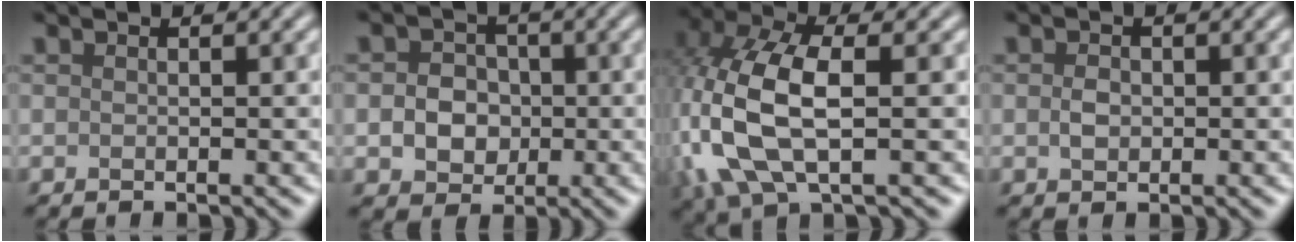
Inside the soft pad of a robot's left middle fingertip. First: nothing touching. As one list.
[{"total": 4.0, "force": [-0.4, 3.4, 2.0], "torque": [-0.020, -0.002, -0.014]}, {"total": 8.7, "force": [-1.3, 4.1, 7.5], "torque": [-0.181, 0.011, -0.035]}, {"total": 1.5, "force": [0.0, 1.1, 0.9], "torque": [-0.019, 0.000, -0.003]}]